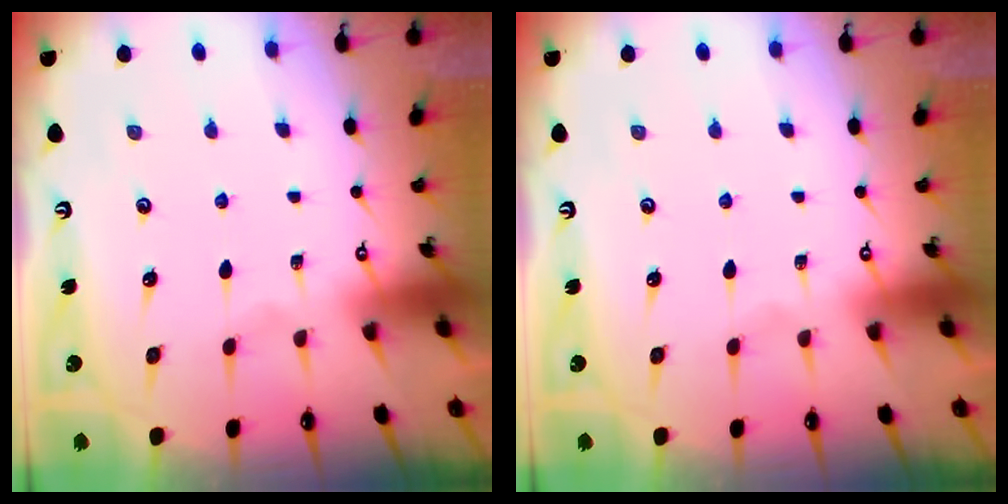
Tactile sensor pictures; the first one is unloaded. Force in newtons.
{"total": 0.0}